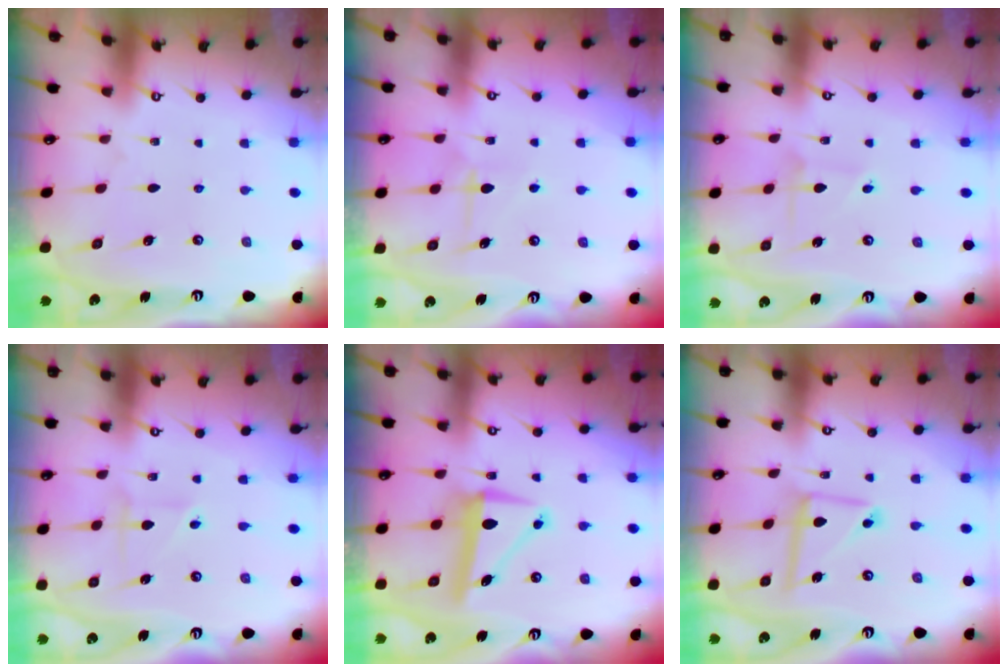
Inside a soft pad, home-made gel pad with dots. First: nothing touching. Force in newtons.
{"total": 6.5, "press": 6.5, "slide": 0.4}
{"total": 2.4, "press": 2.4, "slide": 0.2}
{"total": 2.2, "press": 2.1, "slide": 0.8}
{"total": 8.7, "press": 8.6, "slide": 1.6}
{"total": 8.4, "press": 8.4, "slide": 0.8}